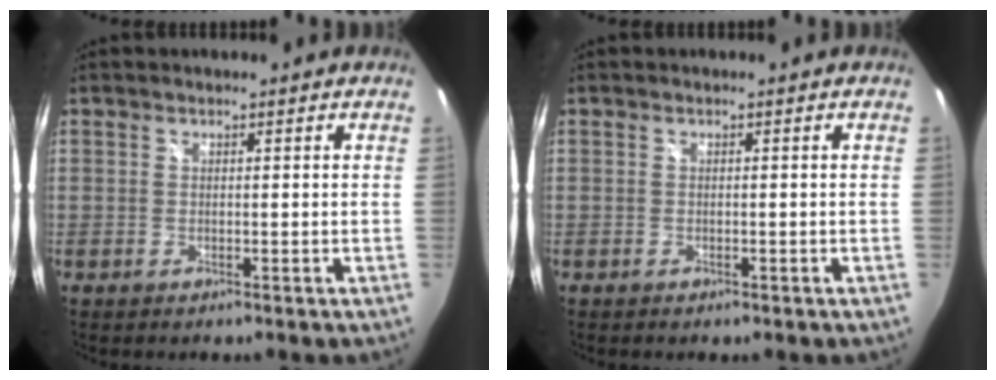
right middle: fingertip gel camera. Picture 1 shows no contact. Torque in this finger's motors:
{"motor_torque": [-0.28, -0.19, -0.05, 0.00]}